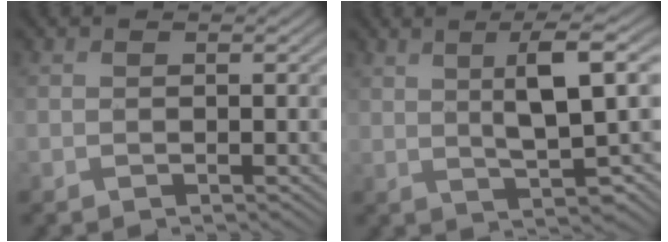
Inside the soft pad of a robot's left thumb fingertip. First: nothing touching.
{"total": 6.8, "force": [2.3, 1.2, 6.3], "torque": [-0.107, 0.011, 0.043]}